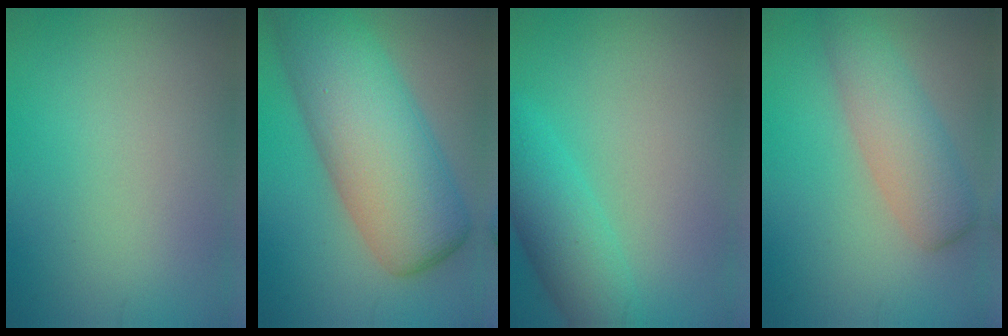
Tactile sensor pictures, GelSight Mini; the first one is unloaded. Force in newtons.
{"total": 12.0, "press": 12.0, "slide": 0.3}
{"total": 4.7, "press": 4.7, "slide": 0.2}
{"total": 4.6, "press": 4.6, "slide": 0.1}